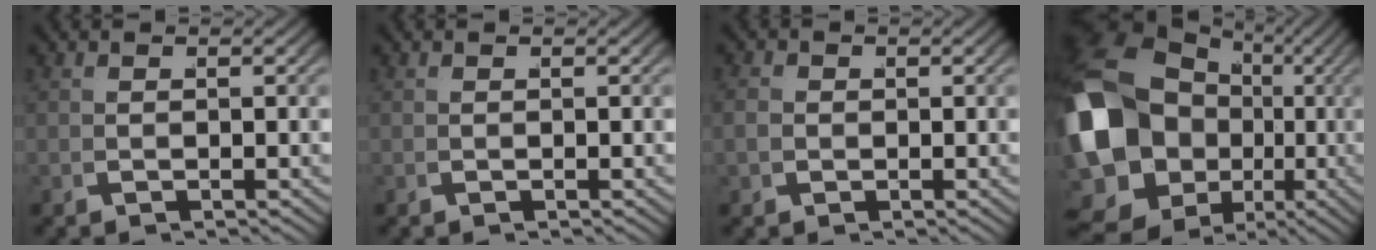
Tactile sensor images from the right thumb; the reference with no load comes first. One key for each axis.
{"total": 0.0}
{"total": 1.2, "fx": 0.2, "fy": 1.1, "fz": 0.4, "tx": -0.013, "ty": -0.008, "tz": 0.007}
{"total": 15.9, "fx": -1.3, "fy": 12.5, "fz": 9.8, "tx": -0.251, "ty": -0.075, "tz": 0.012}